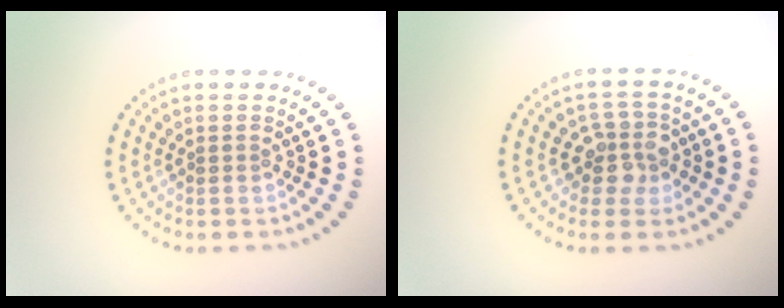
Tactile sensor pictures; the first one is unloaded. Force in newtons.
{"total": 3.0, "press": 2.6, "slide": 1.4}